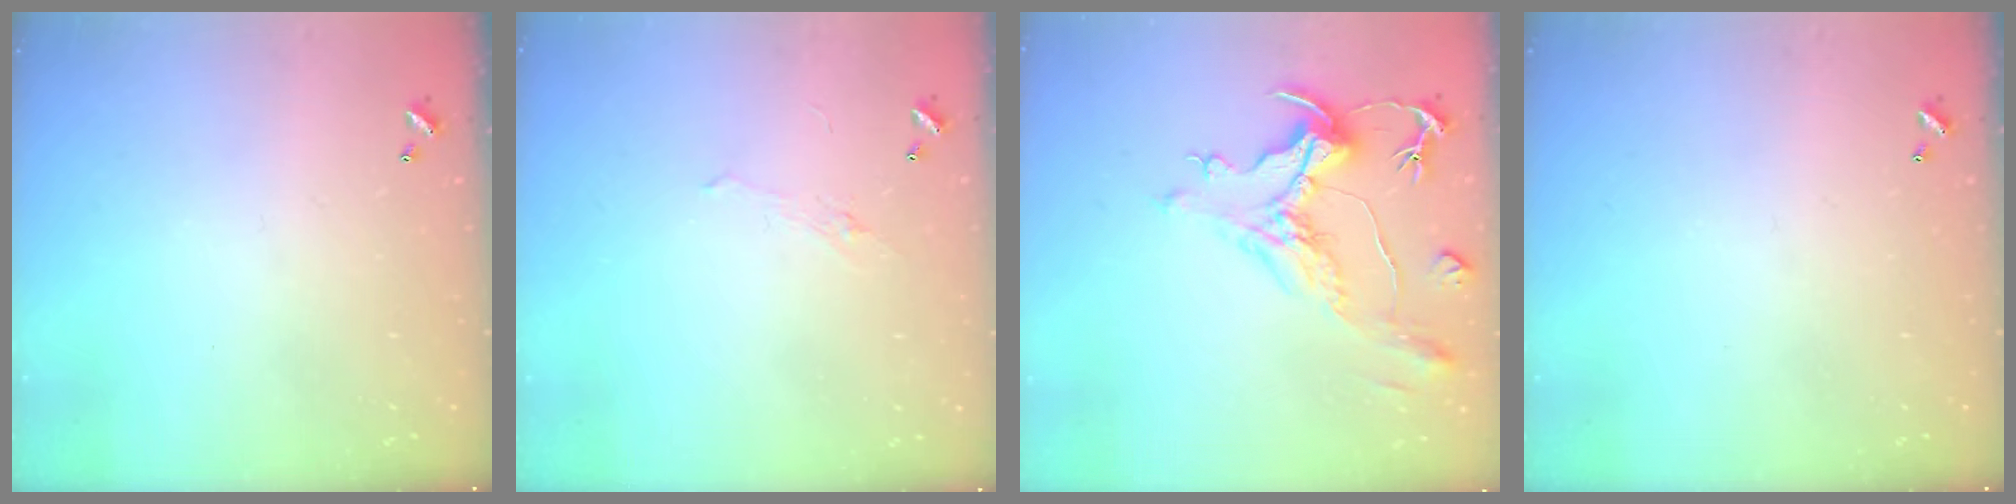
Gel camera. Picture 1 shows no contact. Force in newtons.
{"total": 0.9, "press": 0.5, "slide": 0.7}
{"total": 1.6, "press": 0.0, "slide": 1.6}
{"total": 0.0}